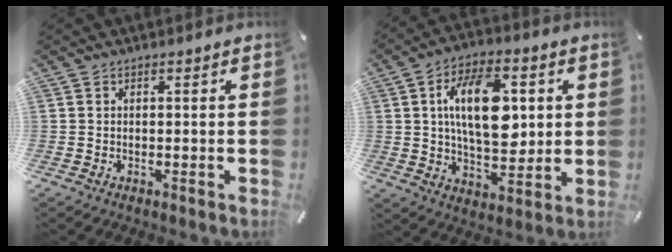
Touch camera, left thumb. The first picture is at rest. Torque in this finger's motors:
{"motor_torque": [1.93, 3.08, 1.57, -1.20, 0.54]}